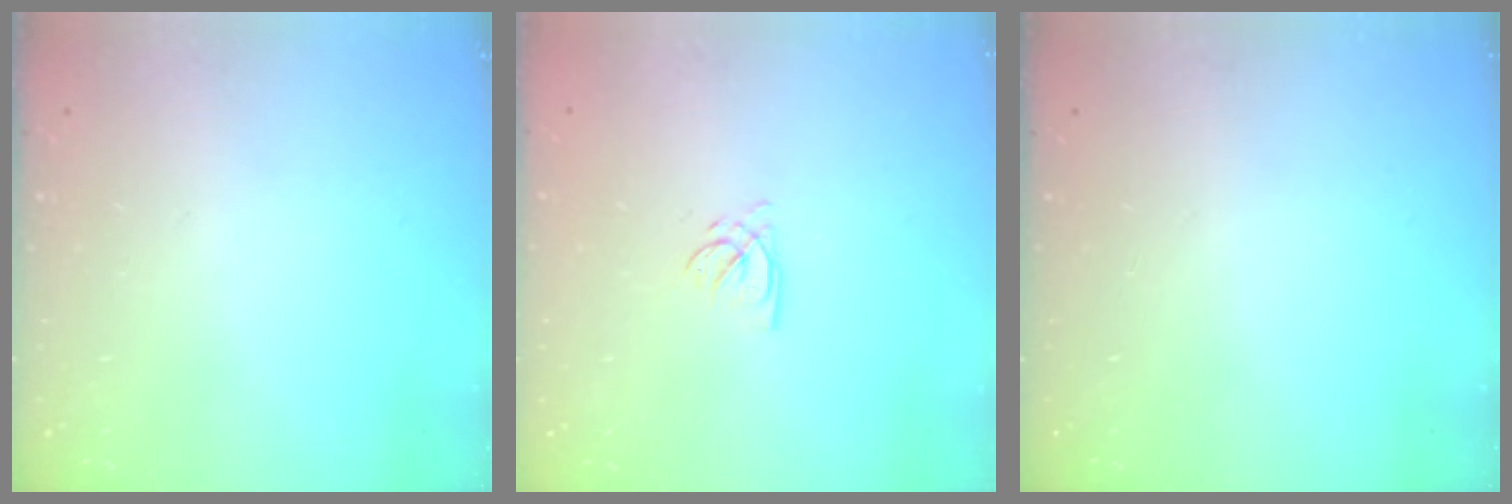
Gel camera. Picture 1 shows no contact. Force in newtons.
{"total": 2.3, "press": 2.3, "slide": 0.3}
{"total": 0.0}